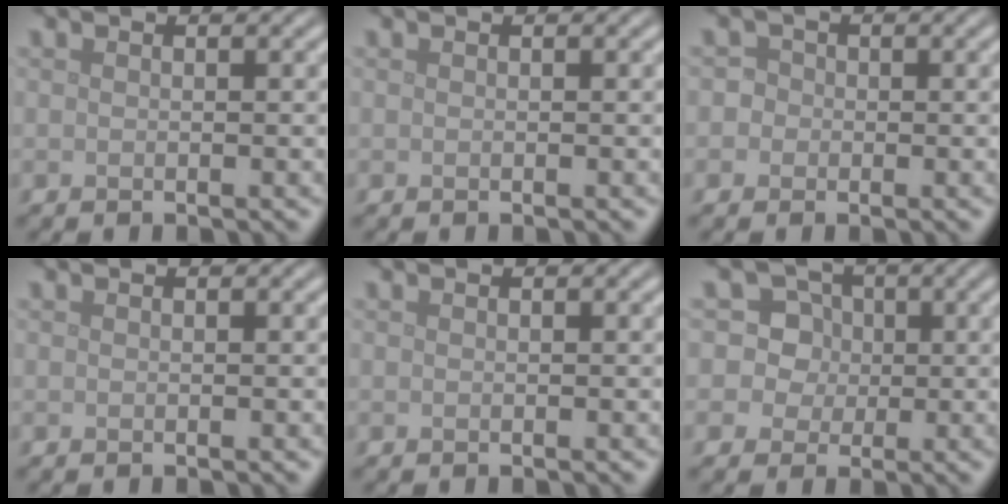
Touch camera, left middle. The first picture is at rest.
{"total": 0.0}
{"total": 2.3, "force": [0.2, 2.1, 0.8], "torque": [0.011, 0.016, -0.025]}
{"total": 0.0}
{"total": 0.0}
{"total": 5.8, "force": [2.1, 5.0, 2.1], "torque": [-0.016, 0.027, 0.014]}